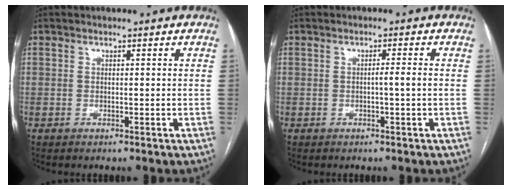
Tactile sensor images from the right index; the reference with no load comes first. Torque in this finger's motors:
{"motor_torque": [0.29, -0.03, 0.10, 0.04]}